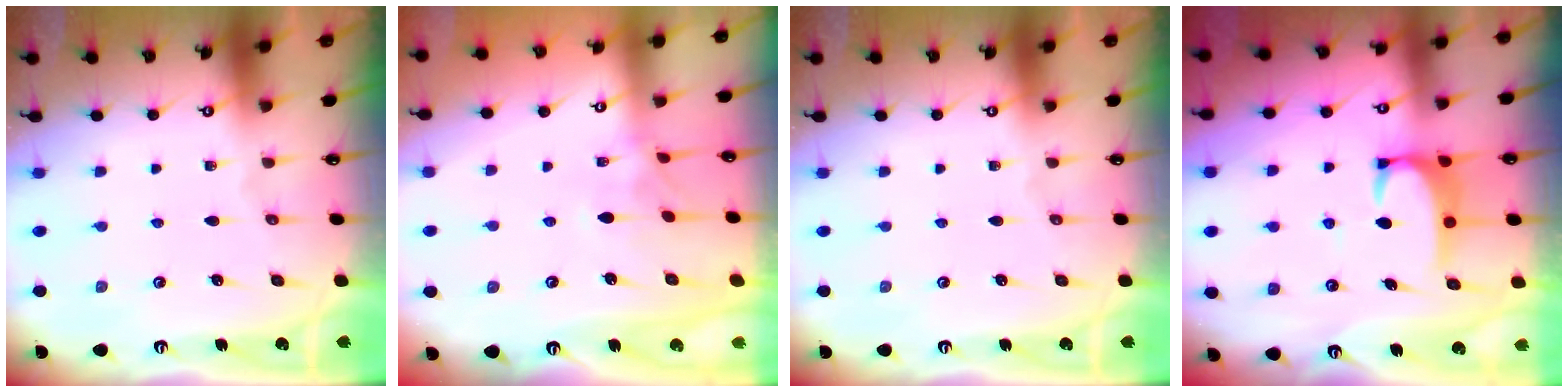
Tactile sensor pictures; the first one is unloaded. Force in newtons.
{"total": 2.3, "press": 2.2, "slide": 0.8}
{"total": 0.0}
{"total": 3.6, "press": 3.5, "slide": 0.9}